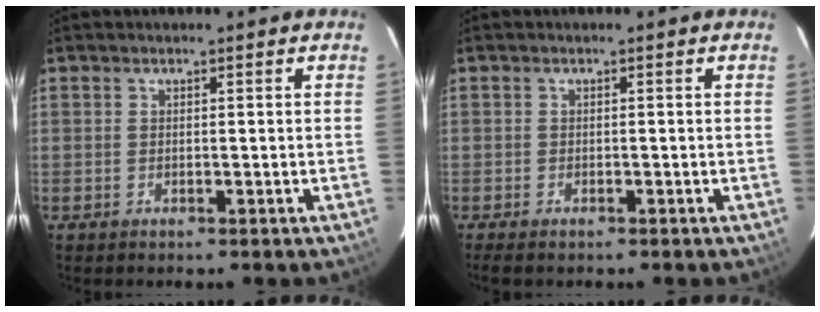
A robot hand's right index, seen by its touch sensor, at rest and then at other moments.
{"total": 2.7, "force": [-2.1, 1.0, 1.4], "torque": [-0.034, -0.009, -0.037]}